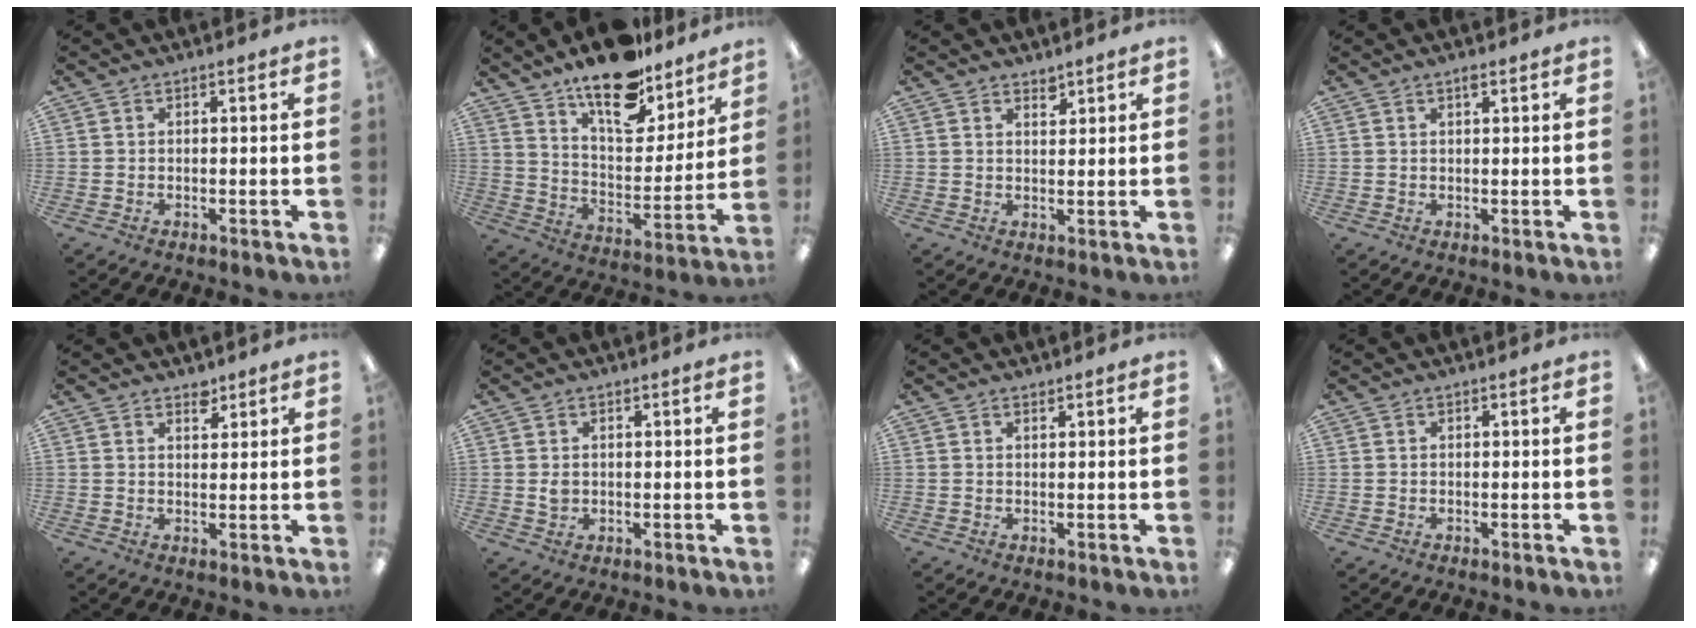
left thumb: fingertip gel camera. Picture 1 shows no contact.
{"total": 18.2, "force": [14.1, 7.3, 8.8], "torque": [-0.139, -0.095, 0.243]}
{"total": 2.3, "force": [2.1, 0.8, 0.4], "torque": [0.006, -0.017, 0.035]}
{"total": 1.1, "force": [0.9, 0.2, 0.6], "torque": [-0.006, -0.003, 0.014]}
{"total": 2.9, "force": [2.4, 1.3, 0.9], "torque": [0.005, -0.017, 0.040]}
{"total": 1.9, "force": [0.3, 1.5, 1.0], "torque": [-0.013, 0.000, 0.004]}
{"total": 0.8, "force": [0.8, 0.2, 0.1], "torque": [-0.003, -0.001, 0.015]}
{"total": 0.0}